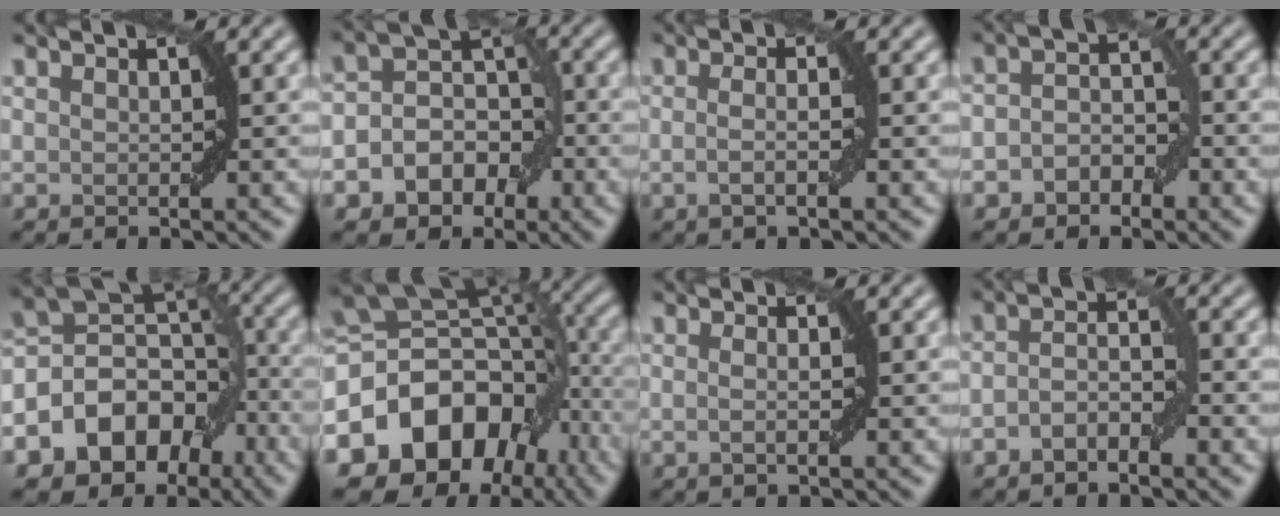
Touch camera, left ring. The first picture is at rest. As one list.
[{"total": 6.1, "force": [-2.2, 4.9, 3.0], "torque": [-0.018, 0.010, -0.058]}, {"total": 2.3, "force": [-0.3, 0.6, 2.2], "torque": [-0.034, -0.001, -0.013]}, {"total": 3.0, "force": [-1.3, 2.1, 1.7], "torque": [-0.024, 0.009, -0.025]}, {"total": 9.8, "force": [-4.6, 7.2, 4.8], "torque": [-0.076, 0.007, -0.086]}, {"total": 14.5, "force": [-5.6, 10.8, 7.9], "torque": [-0.155, -0.007, -0.096]}, {"total": 1.2, "force": [-0.1, 0.2, 1.2], "torque": [-0.018, -0.004, -0.006]}, {"total": 2.9, "force": [-1.3, 1.2, 2.3], "torque": [-0.042, 0.007, -0.027]}]